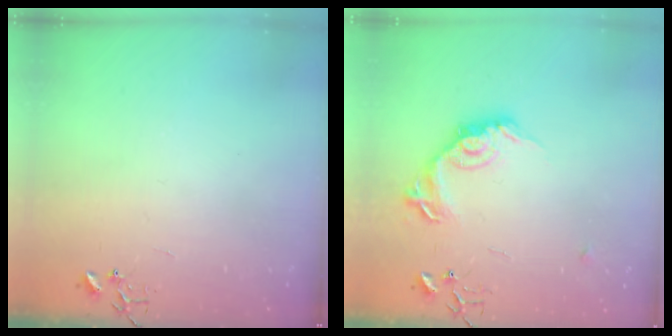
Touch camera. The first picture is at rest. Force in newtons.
{"total": 15.0, "press": 15.0, "slide": 0.7}